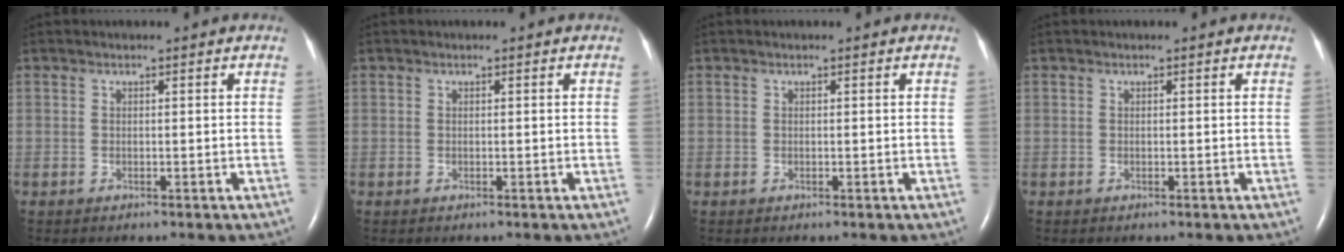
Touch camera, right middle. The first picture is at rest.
{"total": 0.0}
{"total": 0.0}
{"total": 0.0}